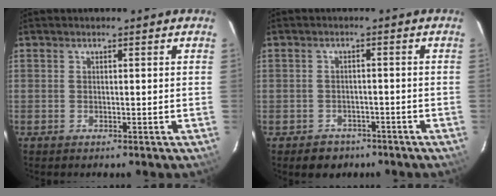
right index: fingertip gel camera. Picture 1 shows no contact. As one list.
[{"total": 4.6, "force": [-3.0, 3.5, 0.6], "torque": [-0.016, 0.018, -0.036]}]